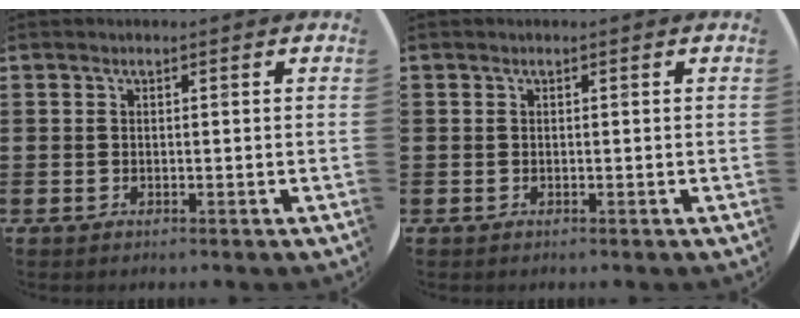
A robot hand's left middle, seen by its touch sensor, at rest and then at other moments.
{"total": 0.0}